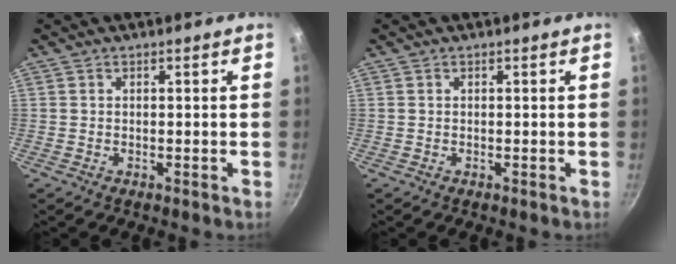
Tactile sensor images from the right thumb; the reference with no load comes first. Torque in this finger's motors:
{"motor_torque": [0.05, 0.09, -0.04, 0.01, 0.02]}